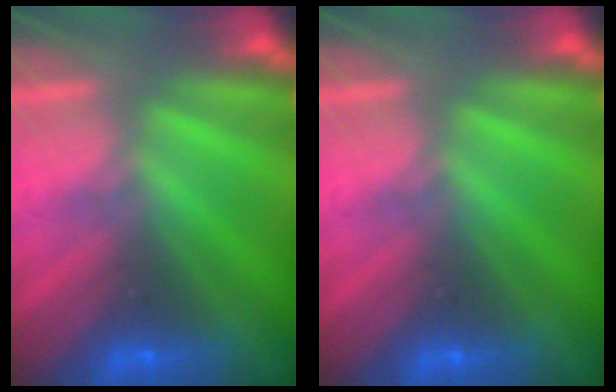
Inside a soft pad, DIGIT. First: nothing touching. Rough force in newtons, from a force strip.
{"total": 0.0}